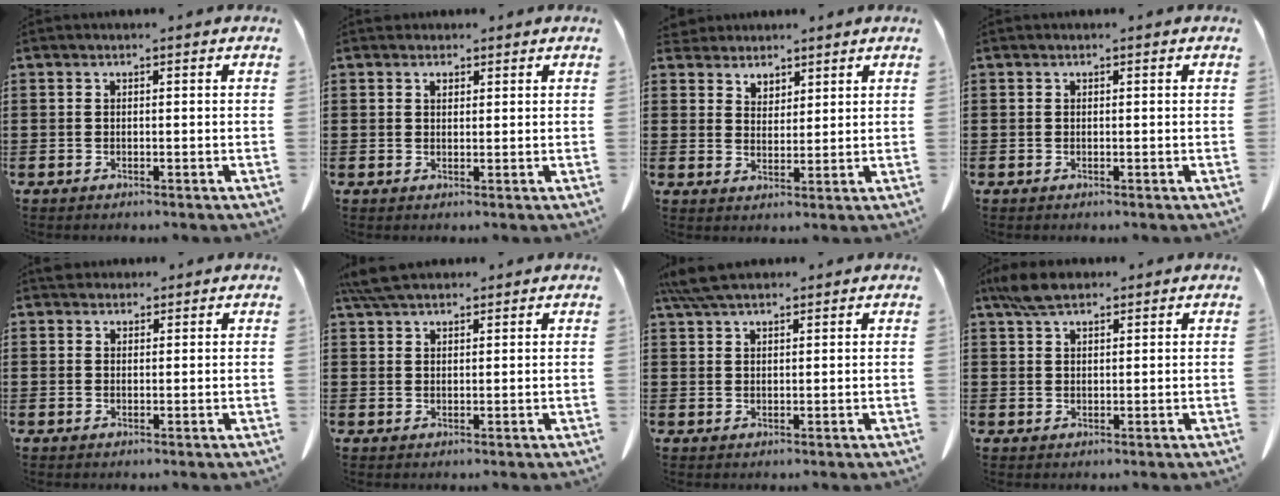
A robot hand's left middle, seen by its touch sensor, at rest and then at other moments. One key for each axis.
{"total": 1.2, "fx": 1.0, "fy": 0.6, "fz": 0.2, "tx": 0.002, "ty": -0.003, "tz": 0.020}
{"total": 3.6, "fx": 3.2, "fy": 1.7, "fz": -0.2, "tx": -0.008, "ty": -0.002, "tz": 0.061}
{"total": 0.0}
{"total": 1.9, "fx": 1.7, "fy": 0.9, "fz": 0.1, "tx": 0.001, "ty": 0.001, "tz": 0.032}
{"total": 4.7, "fx": 4.0, "fy": 1.1, "fz": 2.2, "tx": -0.053, "ty": -0.003, "tz": 0.077}
{"total": 5.1, "fx": 4.1, "fy": 1.1, "fz": 2.7, "tx": -0.064, "ty": -0.002, "tz": 0.078}
{"total": 4.5, "fx": 3.5, "fy": 1.7, "fz": 2.3, "tx": -0.055, "ty": 0.001, "tz": 0.066}